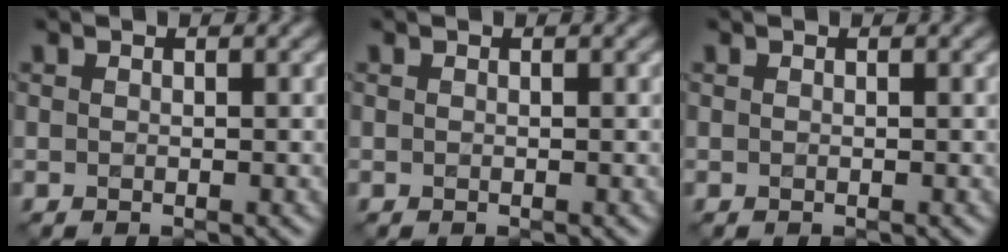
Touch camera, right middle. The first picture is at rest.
{"total": 0.0}
{"total": 0.0}